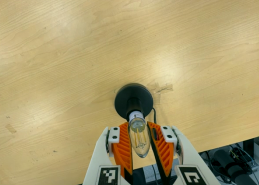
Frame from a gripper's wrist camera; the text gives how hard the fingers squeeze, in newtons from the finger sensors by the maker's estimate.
{"total": 12.4, "left": 12.0, "right": 12.7}